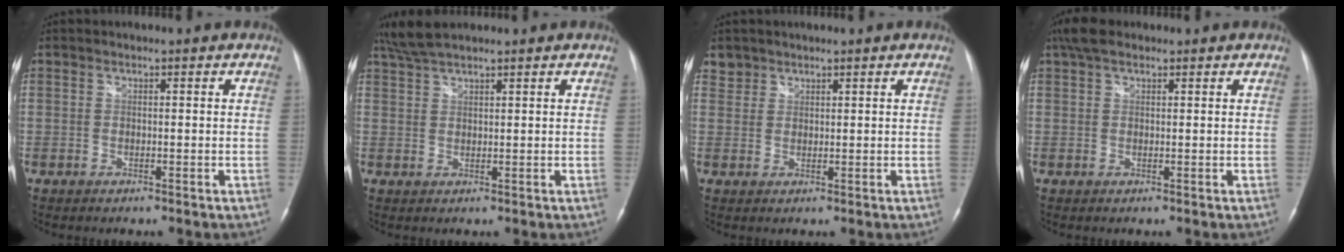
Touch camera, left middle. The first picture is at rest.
{"total": 4.9, "force": [4.2, 0.6, 2.3], "torque": [-0.057, 0.014, 0.086]}
{"total": 2.2, "force": [1.7, 1.3, -0.4], "torque": [0.014, 0.008, 0.026]}
{"total": 4.0, "force": [2.8, 1.8, 2.2], "torque": [-0.051, 0.020, 0.053]}